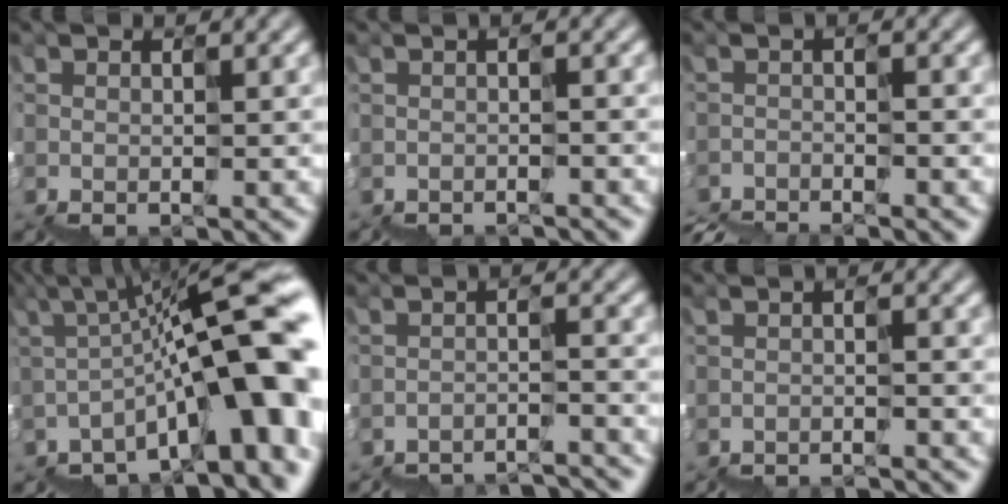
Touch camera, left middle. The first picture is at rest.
{"total": 2.2, "force": [-2.2, 0.2, 0.3], "torque": [0.009, 0.004, -0.022]}
{"total": 4.7, "force": [-4.6, 0.3, 1.0], "torque": [-0.015, 0.000, -0.062]}
{"total": 14.1, "force": [-2.9, 4.4, 13.1], "torque": [-0.160, 0.036, -0.036]}
{"total": 7.5, "force": [-7.4, 0.9, 1.0], "torque": [-0.011, 0.014, -0.088]}
{"total": 2.8, "force": [-2.8, 0.0, 0.2], "torque": [0.004, 0.003, -0.035]}